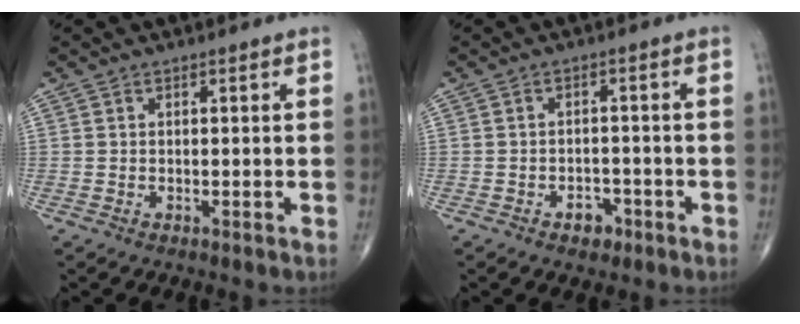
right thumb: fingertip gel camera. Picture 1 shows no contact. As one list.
[{"total": 3.3, "force": [-1.9, 2.2, 1.5], "torque": [-0.004, 0.015, -0.025]}]